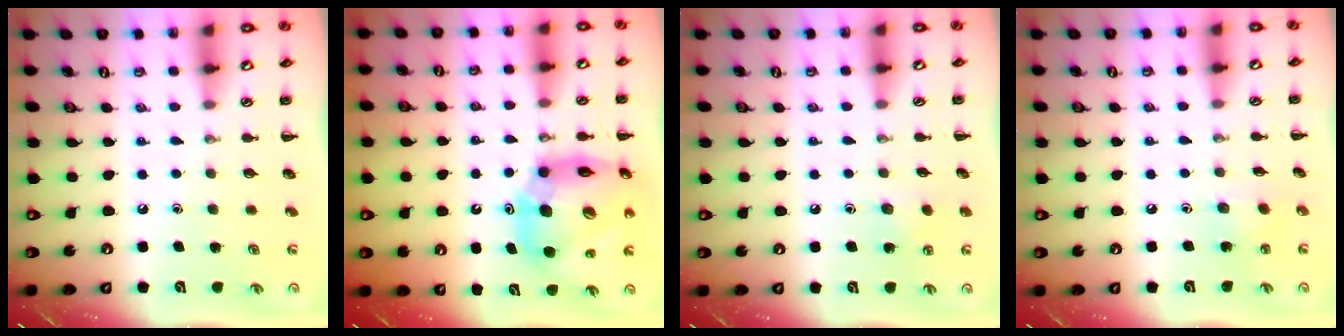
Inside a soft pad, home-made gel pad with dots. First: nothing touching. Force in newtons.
{"total": 17.5, "press": 16.7, "slide": 5.1}
{"total": 6.0, "press": 5.8, "slide": 1.4}
{"total": 3.2, "press": 3.1, "slide": 0.9}